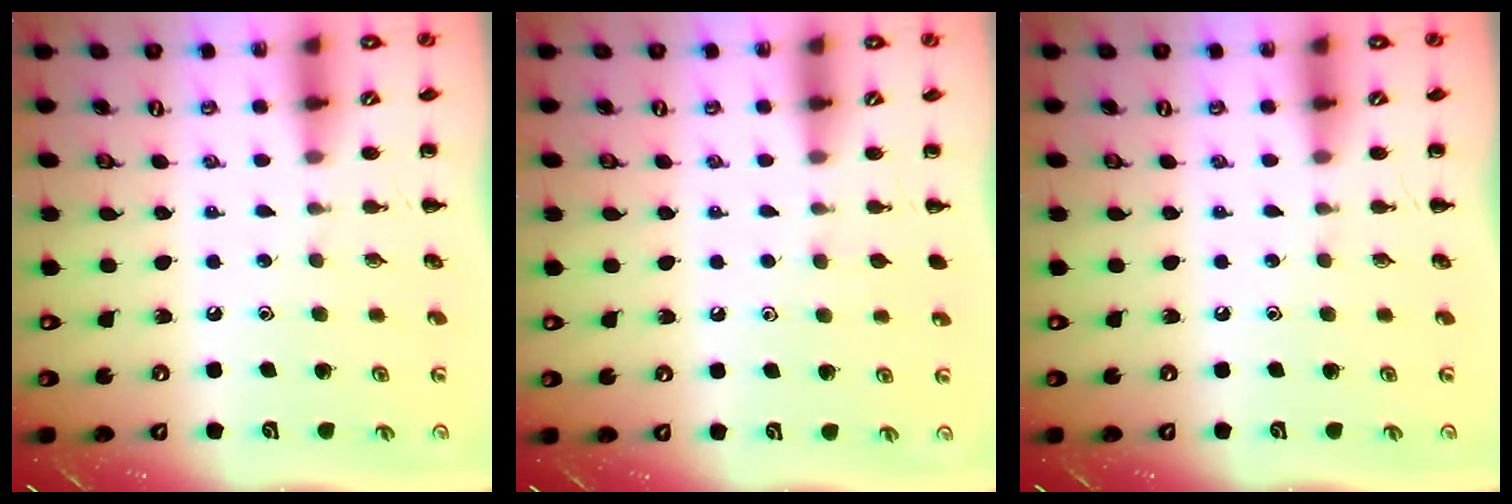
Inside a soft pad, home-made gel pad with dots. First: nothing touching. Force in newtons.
{"total": 2.3, "press": 2.0, "slide": 1.1}
{"total": 0.0}